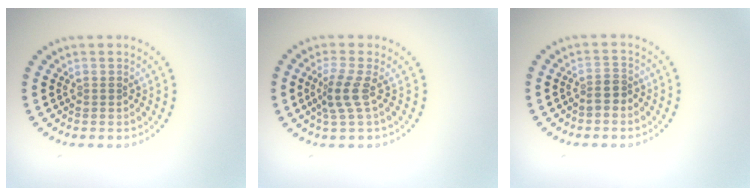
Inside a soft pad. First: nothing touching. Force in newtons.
{"total": 2.3, "press": 1.8, "slide": 1.5}
{"total": 1.6, "press": 1.4, "slide": 0.8}